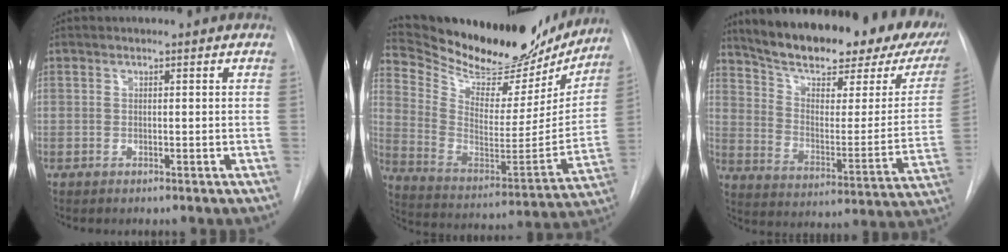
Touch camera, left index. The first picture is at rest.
{"total": 27.4, "force": [24.4, 7.6, 10.0], "torque": [-0.168, -0.044, 0.352]}
{"total": 28.1, "force": [21.6, 8.4, 15.9], "torque": [-0.241, -0.010, 0.285]}